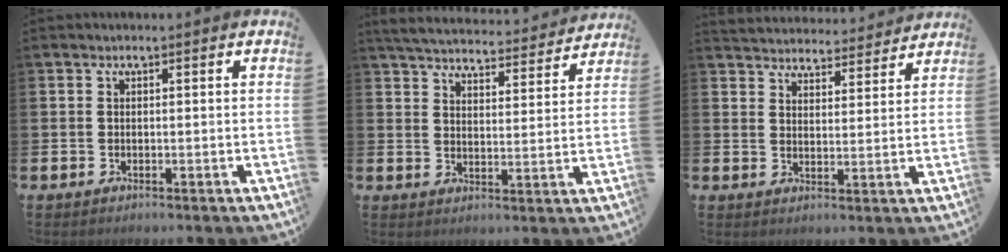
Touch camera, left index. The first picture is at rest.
{"total": 5.3, "force": [5.2, 0.8, 0.7], "torque": [-0.032, -0.043, 0.088]}
{"total": 4.4, "force": [4.3, 0.9, -0.2], "torque": [-0.009, -0.036, 0.074]}